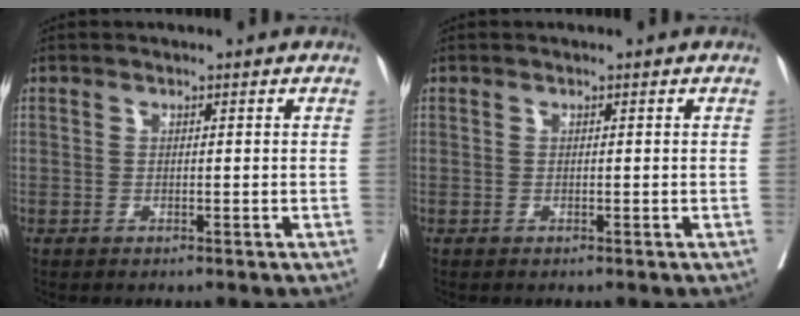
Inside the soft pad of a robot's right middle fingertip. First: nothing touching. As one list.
[{"total": 0.0}]